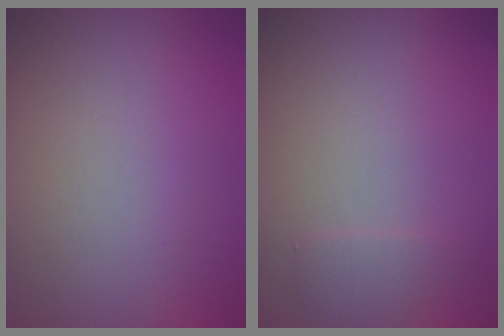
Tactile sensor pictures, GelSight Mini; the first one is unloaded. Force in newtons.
{"total": 1.1, "press": 1.1, "slide": 0.2}